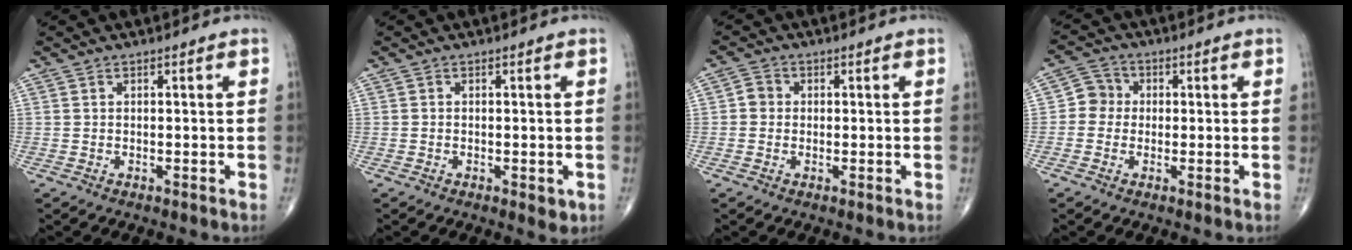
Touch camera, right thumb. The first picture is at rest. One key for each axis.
{"total": 2.2, "fx": -0.7, "fy": 1.0, "fz": 1.8, "tx": -0.018, "ty": -0.002, "tz": -0.008}
{"total": 2.4, "fx": -0.1, "fy": 2.2, "fz": 0.9, "tx": -0.003, "ty": 0.006, "tz": -0.007}
{"total": 4.4, "fx": -0.2, "fy": 4.1, "fz": 1.4, "tx": 0.000, "ty": 0.012, "tz": -0.016}